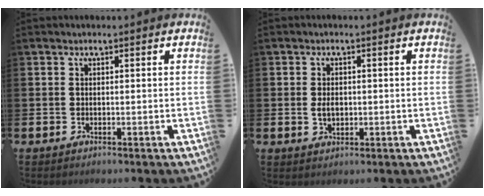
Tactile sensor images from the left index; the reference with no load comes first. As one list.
[{"total": 2.0, "force": [0.0, 1.4, 1.5], "torque": [-0.021, 0.003, -0.004]}]